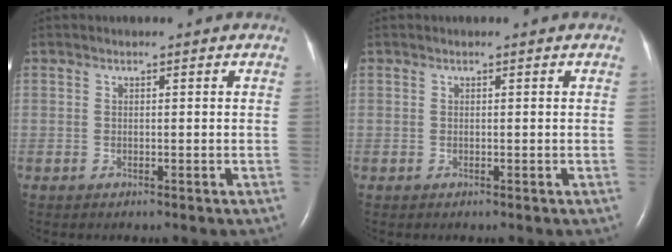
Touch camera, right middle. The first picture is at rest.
{"total": 0.0}